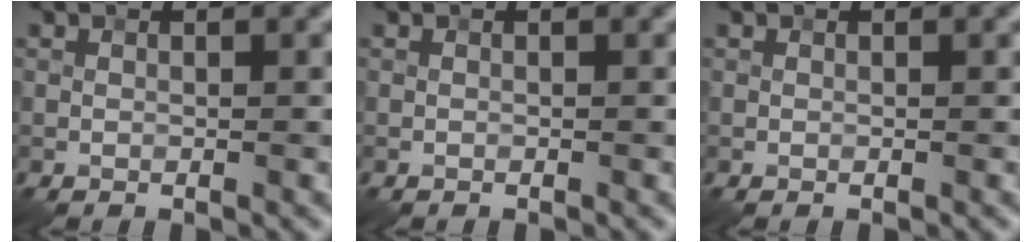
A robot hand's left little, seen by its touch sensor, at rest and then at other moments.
{"total": 0.0}
{"total": 0.0}